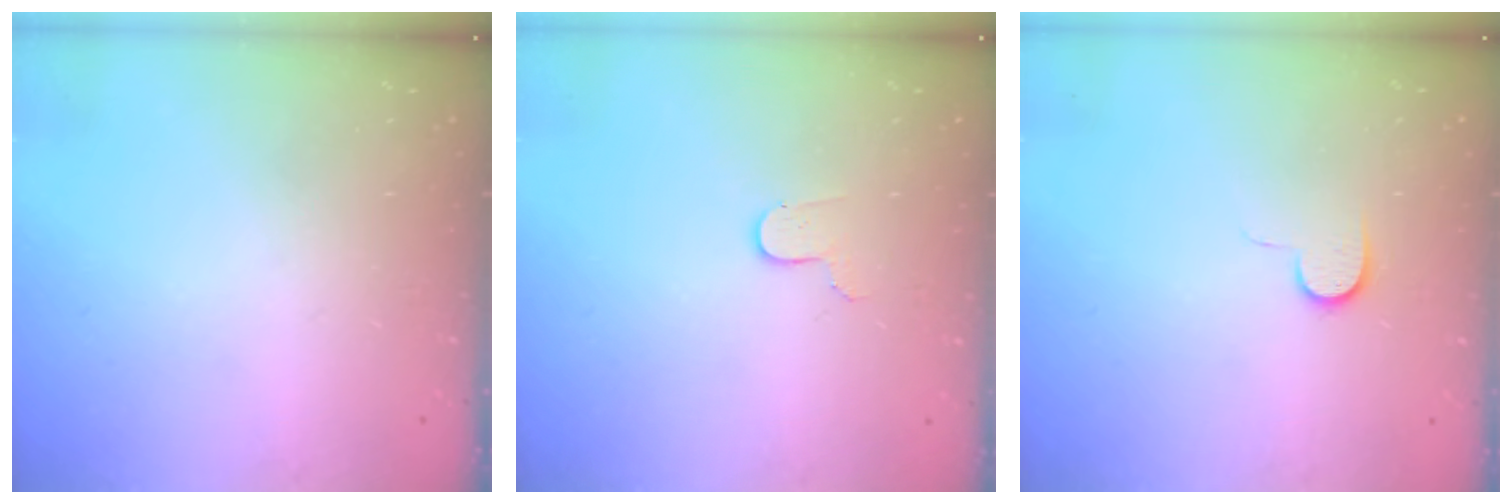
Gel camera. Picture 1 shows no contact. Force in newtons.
{"total": 3.6, "press": 3.6, "slide": 0.3}
{"total": 7.3, "press": 7.3, "slide": 0.8}